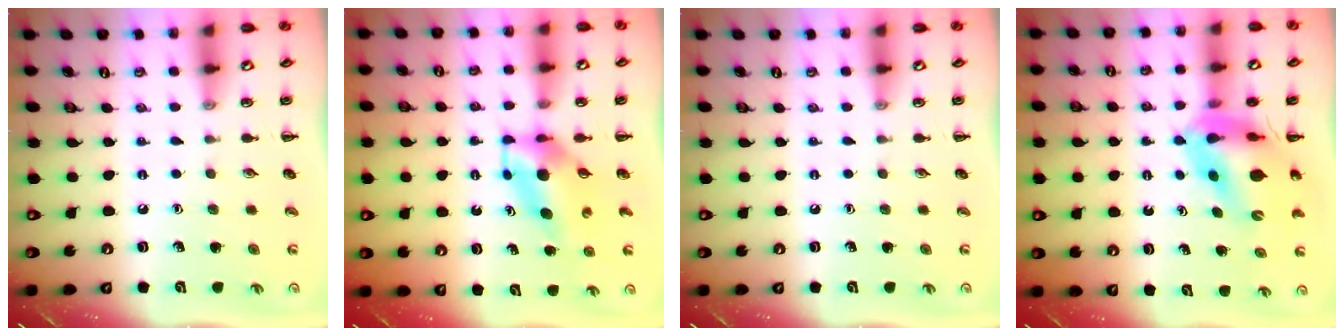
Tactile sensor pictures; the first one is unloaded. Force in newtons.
{"total": 5.7, "press": 5.6, "slide": 1.1}
{"total": 0.0}
{"total": 12.0, "press": 11.4, "slide": 3.6}